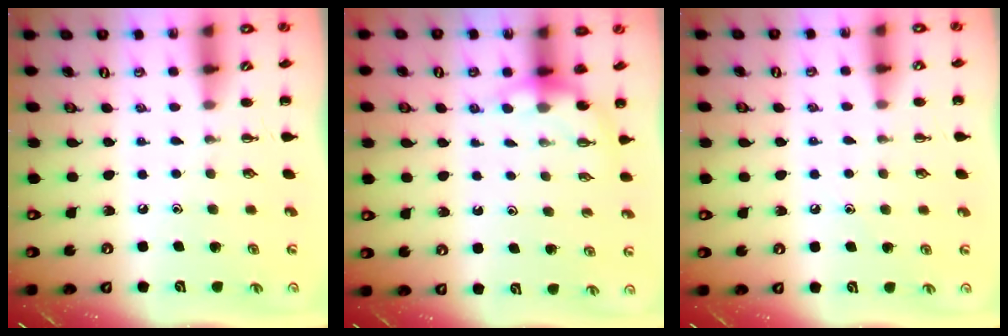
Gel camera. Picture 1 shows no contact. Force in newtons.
{"total": 3.8, "press": 3.8, "slide": 0.3}
{"total": 6.5, "press": 6.2, "slide": 2.1}